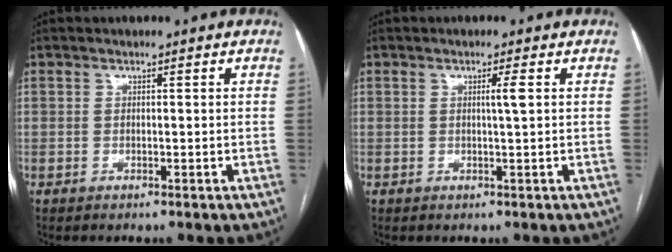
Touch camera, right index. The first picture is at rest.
{"total": 1.8, "force": [0.4, -0.4, 1.7], "torque": [-0.031, -0.002, 0.008]}